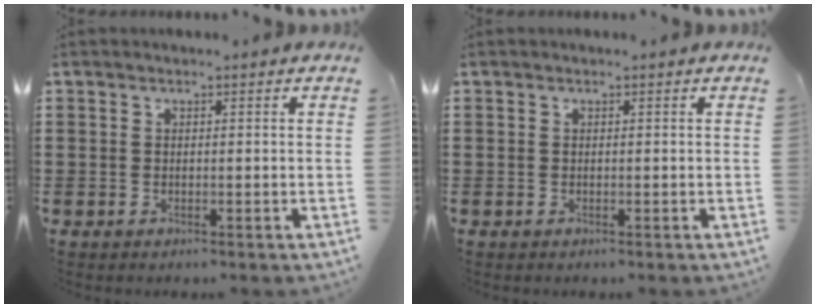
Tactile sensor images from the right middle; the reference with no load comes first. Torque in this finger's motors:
{"motor_torque": [-1.00, -1.03, 0.01, -0.01]}